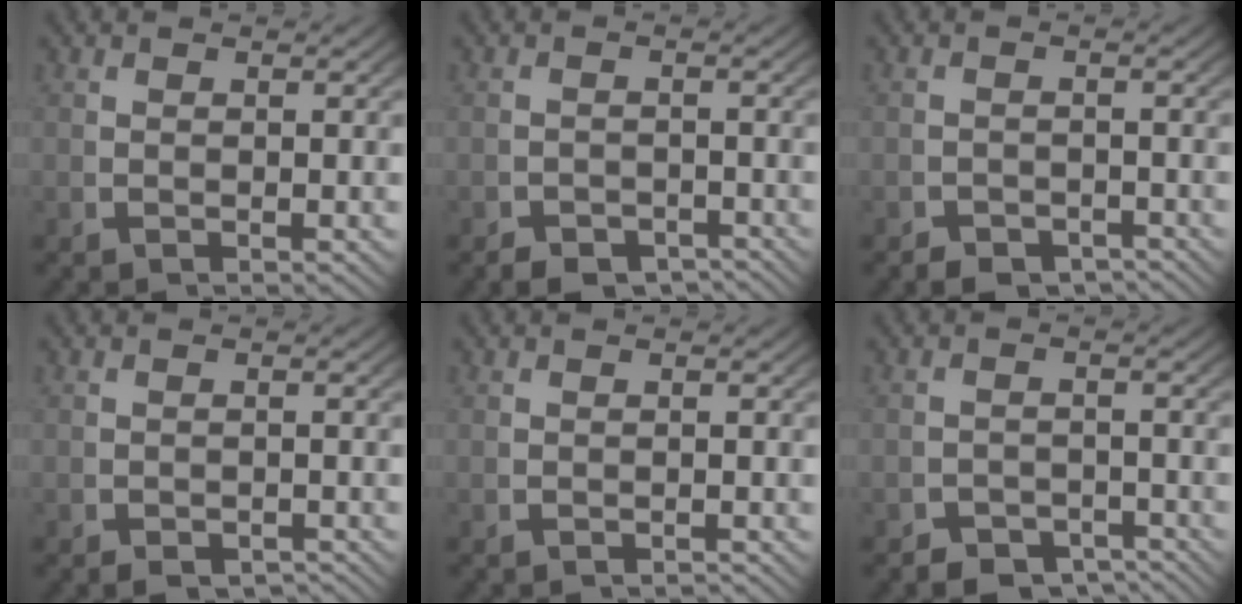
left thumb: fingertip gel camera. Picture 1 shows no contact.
{"total": 3.3, "force": [-3.0, 1.2, 0.8], "torque": [0.000, -0.017, -0.047]}
{"total": 2.6, "force": [-2.4, 0.9, 0.5], "torque": [0.003, -0.014, -0.040]}
{"total": 2.0, "force": [-1.8, 0.6, 0.4], "torque": [-0.003, -0.009, -0.027]}
{"total": 0.9, "force": [-0.9, 0.1, 0.1], "torque": [-0.001, -0.001, -0.012]}
{"total": 4.8, "force": [-4.0, 2.3, 1.4], "torque": [-0.011, -0.028, -0.060]}